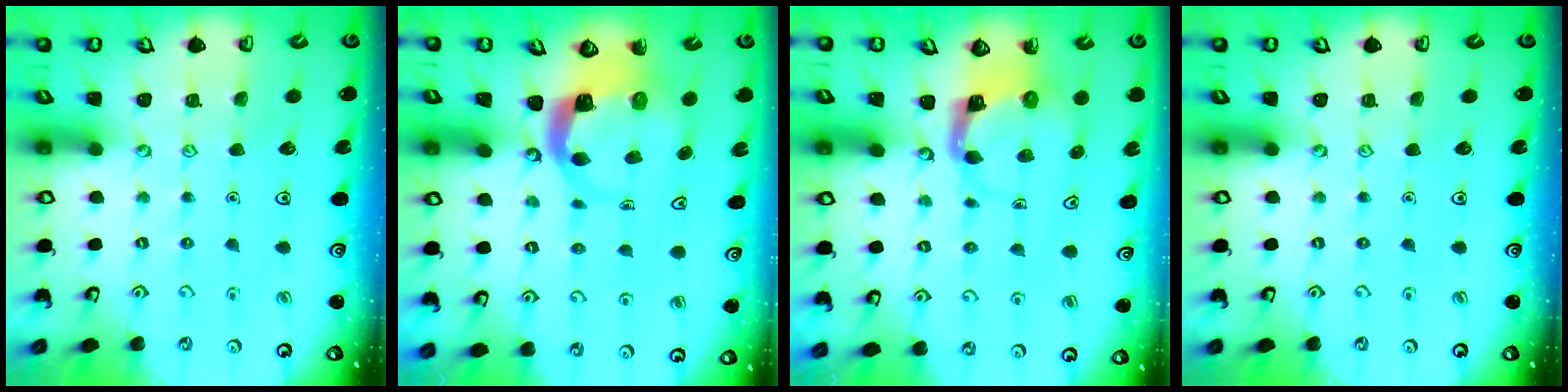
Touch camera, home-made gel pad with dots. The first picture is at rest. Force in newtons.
{"total": 5.2, "press": 5.1, "slide": 0.5}
{"total": 3.9, "press": 3.9, "slide": 0.6}
{"total": 0.0}